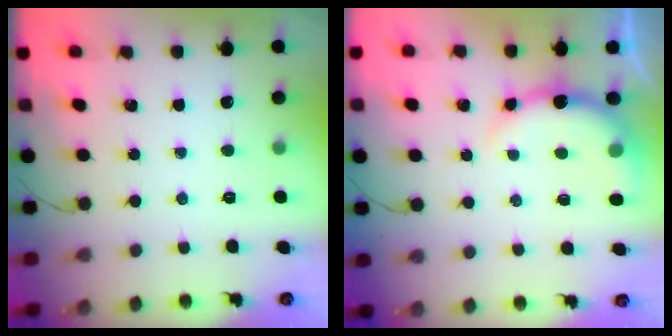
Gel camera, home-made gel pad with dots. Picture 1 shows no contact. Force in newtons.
{"total": 7.2, "press": 7.1, "slide": 1.3}